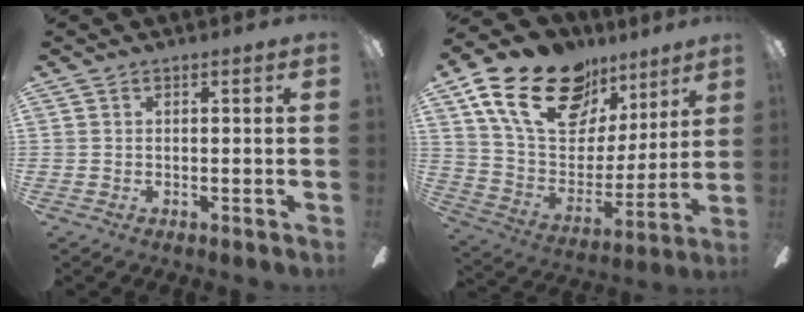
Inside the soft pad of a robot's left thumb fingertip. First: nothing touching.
{"total": 23.4, "force": [13.9, 13.8, 12.8], "torque": [-0.222, -0.062, 0.256]}